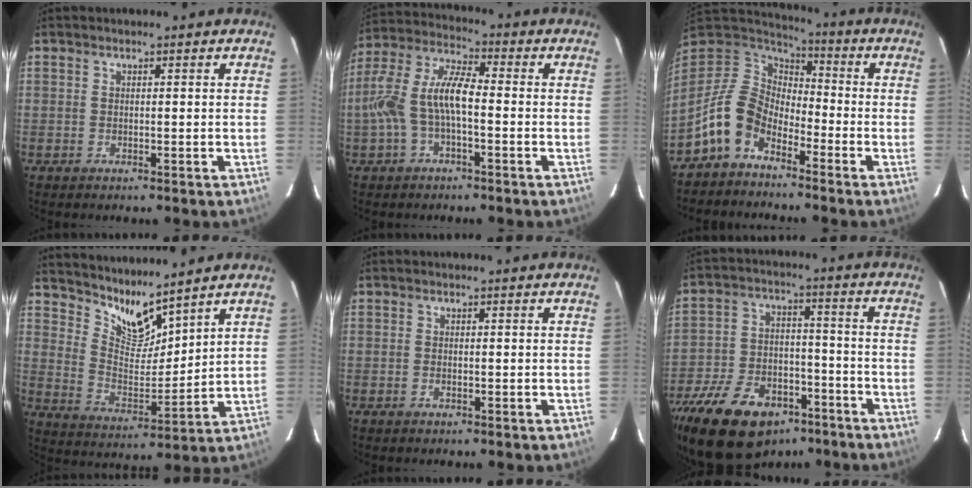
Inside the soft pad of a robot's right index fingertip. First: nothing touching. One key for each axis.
{"total": 10.4, "fx": -2.4, "fy": 3.6, "fz": 9.4, "tx": -0.208, "ty": 0.015, "tz": -0.046}
{"total": 11.0, "fx": -6.8, "fy": 6.5, "fz": 5.7, "tx": -0.117, "ty": 0.021, "tz": -0.143}
{"total": 8.9, "fx": 8.1, "fy": 1.6, "fz": 3.4, "tx": -0.062, "ty": -0.018, "tz": 0.158}
{"total": 0.7, "fx": -0.4, "fy": 0.3, "fz": 0.6, "tx": -0.013, "ty": 0.000, "tz": -0.007}
{"total": 23.3, "fx": -15.4, "fy": 12.8, "fz": 12.0, "tx": -0.262, "ty": -0.002, "tz": -0.234}